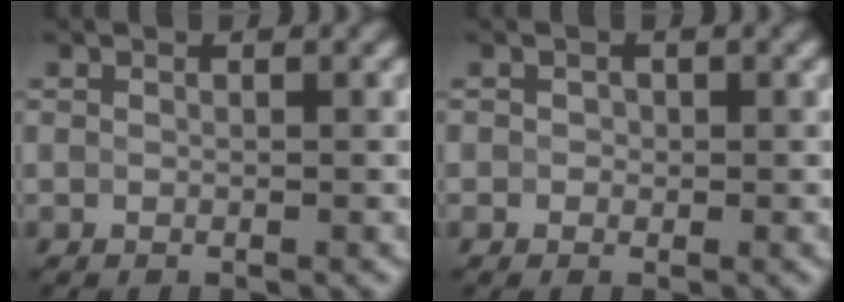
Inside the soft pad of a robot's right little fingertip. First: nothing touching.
{"total": 0.7, "force": [0.1, 0.7, 0.1], "torque": [0.005, -0.004, -0.001]}